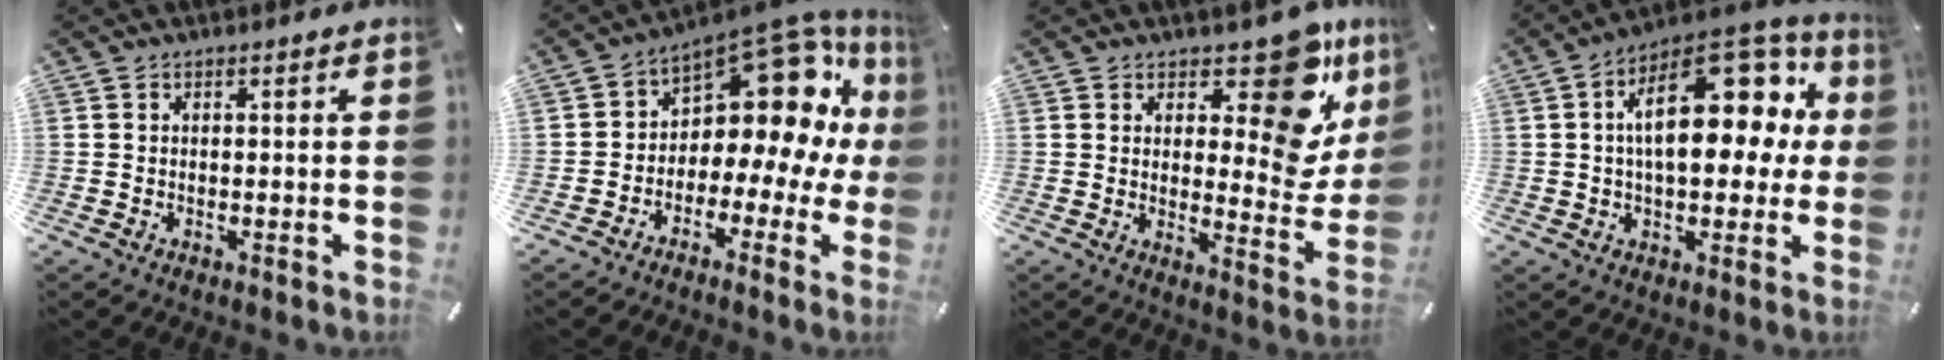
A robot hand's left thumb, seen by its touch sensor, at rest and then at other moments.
{"total": 14.9, "force": [7.4, 8.9, 9.4], "torque": [-0.124, -0.076, 0.121]}
{"total": 15.1, "force": [8.9, 6.2, 10.4], "torque": [-0.128, -0.088, 0.147]}
{"total": 20.7, "force": [5.9, 11.1, 16.5], "torque": [-0.245, -0.029, 0.097]}